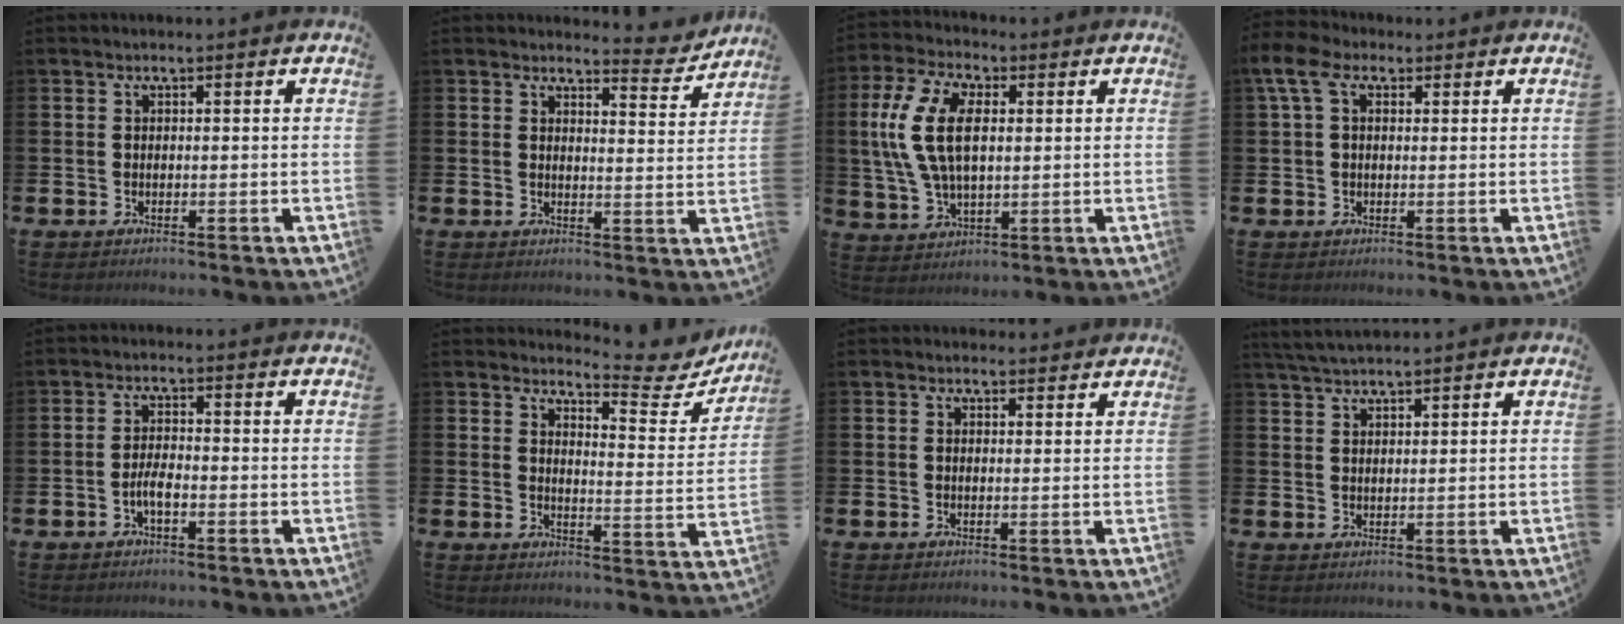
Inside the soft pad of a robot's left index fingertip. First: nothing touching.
{"total": 3.9, "force": [3.8, 0.7, 0.4], "torque": [-0.001, -0.030, 0.063]}
{"total": 10.8, "force": [2.8, 5.8, 8.7], "torque": [-0.191, 0.011, 0.049]}
{"total": 5.7, "force": [3.0, 3.5, 3.2], "torque": [-0.068, 0.005, 0.052]}
{"total": 2.4, "force": [-1.1, 0.7, 2.0], "torque": [-0.043, 0.006, -0.020]}
{"total": 4.7, "force": [4.4, 1.0, 1.0], "torque": [-0.016, -0.045, 0.067]}
{"total": 1.2, "force": [1.1, 0.4, 0.0], "torque": [0.007, 0.000, 0.018]}
{"total": 3.1, "force": [2.9, 0.3, 0.8], "torque": [-0.031, -0.003, 0.057]}